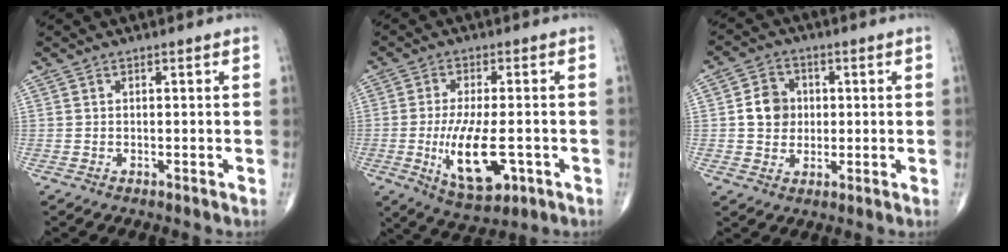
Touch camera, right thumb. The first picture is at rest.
{"total": 12.4, "force": [-3.1, 5.1, 10.9], "torque": [-0.190, -0.010, -0.040]}
{"total": 6.6, "force": [0.5, 5.7, 3.2], "torque": [-0.032, 0.004, 0.003]}